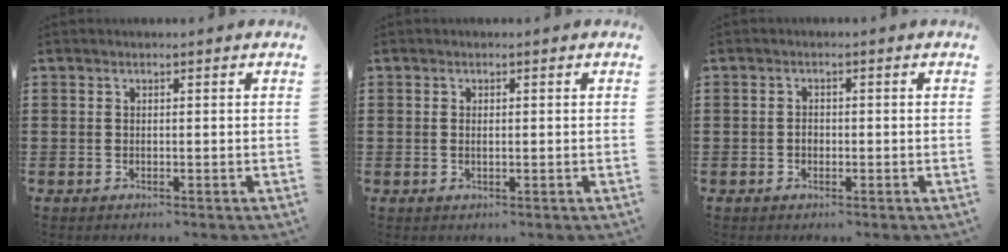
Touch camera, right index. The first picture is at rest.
{"total": 0.8, "force": [0.0, 0.4, 0.7], "torque": [-0.015, 0.002, 0.000]}
{"total": 1.3, "force": [-0.4, 0.9, 0.8], "torque": [-0.018, 0.001, -0.008]}